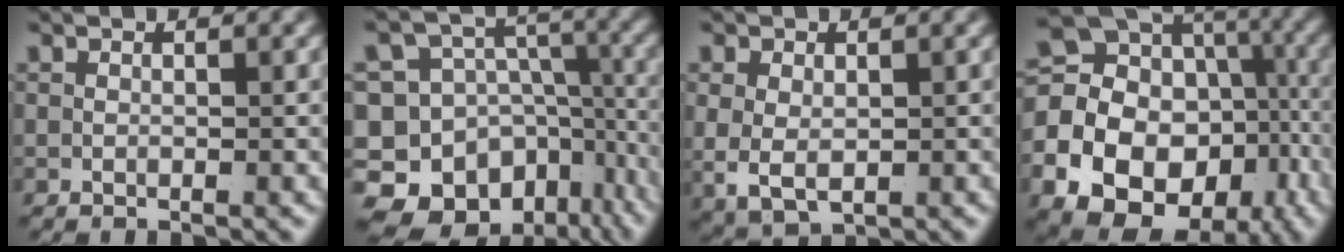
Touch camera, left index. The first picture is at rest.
{"total": 21.5, "force": [-8.0, 17.5, 9.6], "torque": [-0.214, -0.102, -0.110]}
{"total": 4.6, "force": [-0.2, 3.7, 2.7], "torque": [-0.080, -0.028, 0.014]}
{"total": 20.3, "force": [-3.7, 17.5, 9.5], "torque": [-0.221, -0.070, -0.052]}